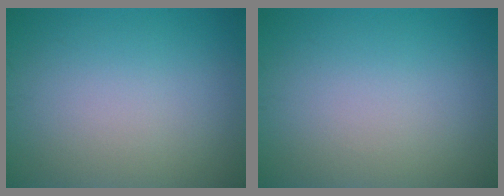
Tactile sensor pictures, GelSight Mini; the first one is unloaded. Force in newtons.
{"total": 0.0}